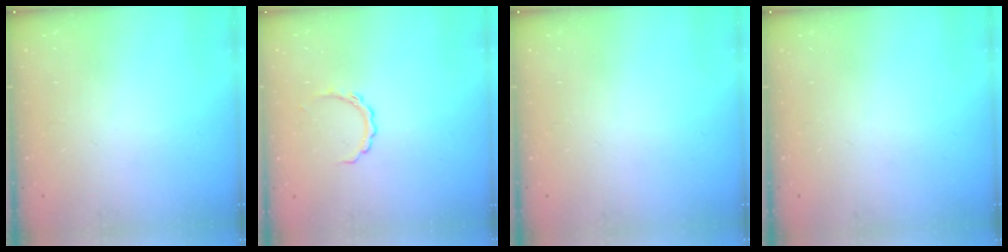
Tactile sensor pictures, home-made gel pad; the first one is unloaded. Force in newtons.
{"total": 4.4, "press": 4.4, "slide": 0.2}
{"total": 0.0}
{"total": 0.0}